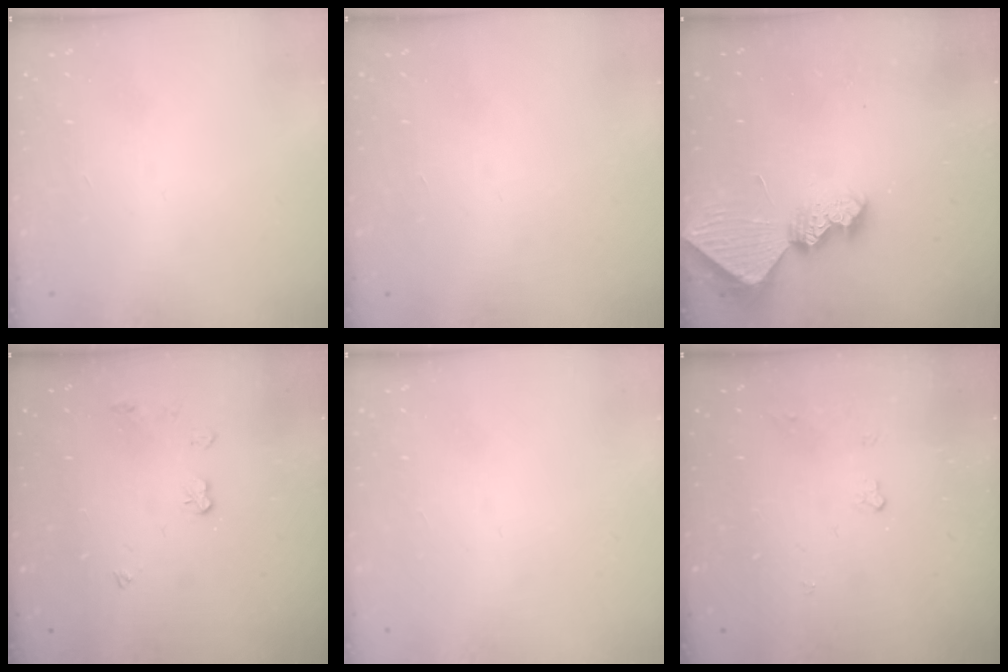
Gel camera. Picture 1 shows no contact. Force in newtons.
{"total": 0.0}
{"total": 7.7, "press": 7.7, "slide": 0.7}
{"total": 5.6, "press": 5.6, "slide": 0.2}
{"total": 0.0}
{"total": 3.7, "press": 3.6, "slide": 0.6}